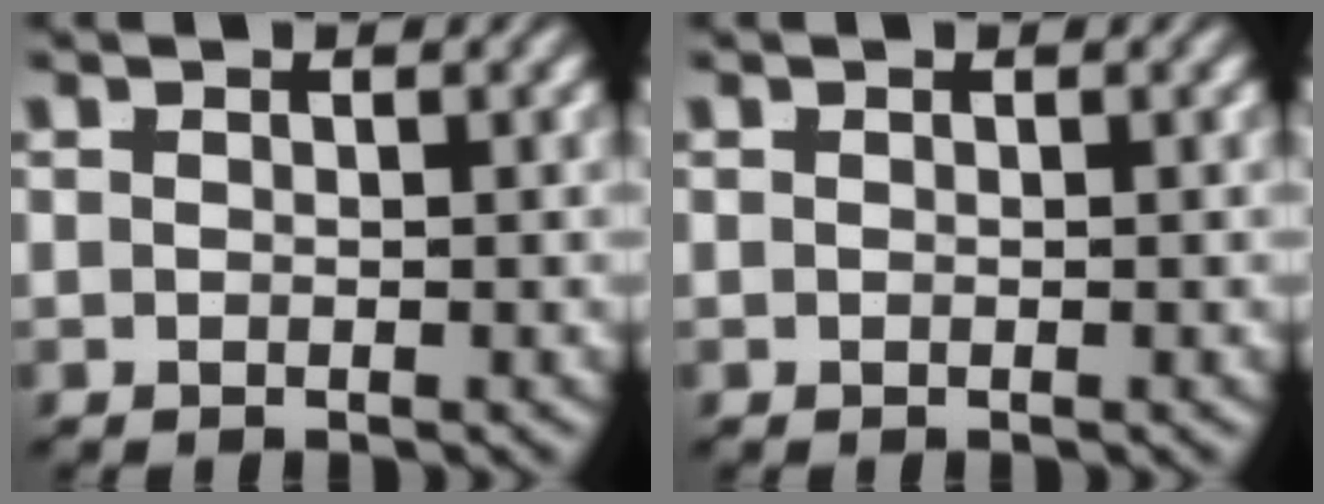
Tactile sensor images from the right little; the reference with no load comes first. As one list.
[{"total": 0.0}]